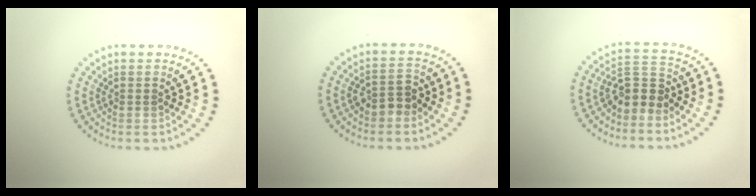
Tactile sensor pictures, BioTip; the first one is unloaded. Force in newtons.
{"total": 2.4, "press": 2.3, "slide": 0.7}
{"total": 3.2, "press": 2.8, "slide": 1.4}